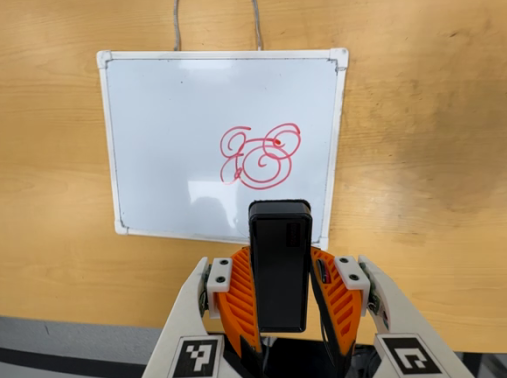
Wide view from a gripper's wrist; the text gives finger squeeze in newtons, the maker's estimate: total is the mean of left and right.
{"total": 4.0, "left": 2.9, "right": 5.1}